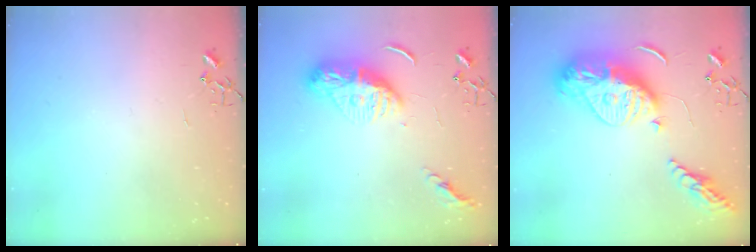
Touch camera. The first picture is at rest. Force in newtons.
{"total": 12.5, "press": 12.5, "slide": 1.1}
{"total": 22.4, "press": 22.3, "slide": 1.9}